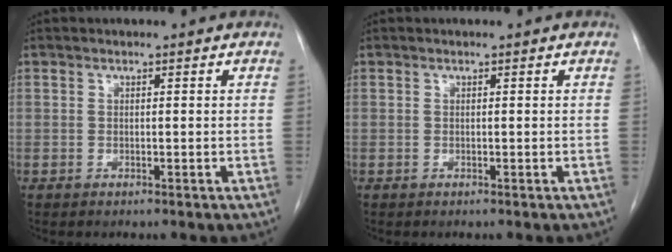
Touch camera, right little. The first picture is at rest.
{"total": 0.0}